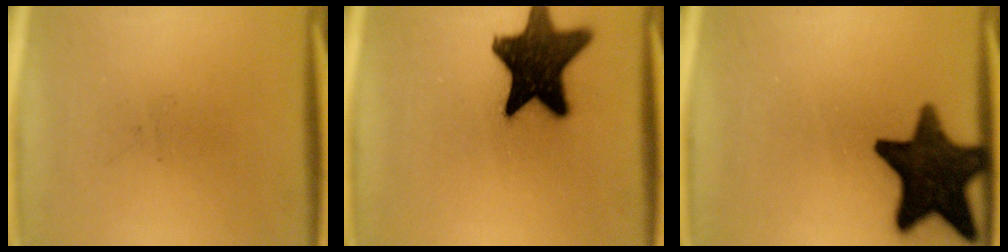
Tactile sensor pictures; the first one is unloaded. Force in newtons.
{"total": 16.8}
{"total": 15.7}